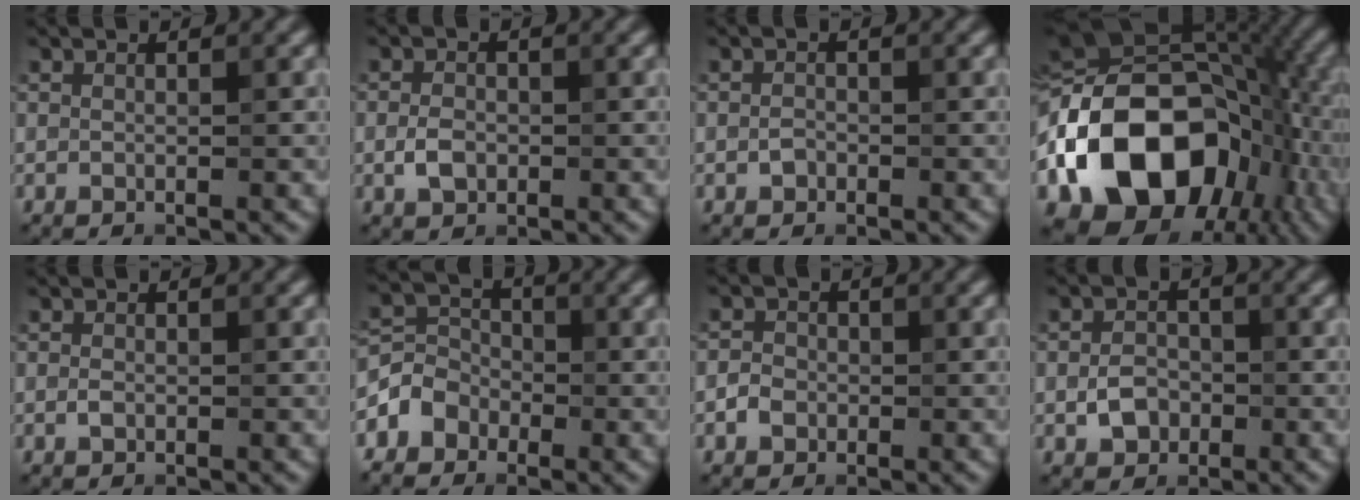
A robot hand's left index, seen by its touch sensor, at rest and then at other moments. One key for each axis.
{"total": 2.1, "fx": -0.5, "fy": 1.5, "fz": 1.4, "tx": -0.027, "ty": 0.000, "tz": -0.014}
{"total": 0.9, "fx": -0.4, "fy": 0.7, "fz": 0.5, "tx": -0.009, "ty": -0.001, "tz": -0.009}
{"total": 18.1, "fx": -4.8, "fy": 12.8, "fz": 11.8, "tx": -0.217, "ty": 0.001, "tz": -0.097}
{"total": 0.7, "fx": -0.2, "fy": 0.5, "fz": 0.5, "tx": -0.011, "ty": -0.001, "tz": -0.003}
{"total": 3.6, "fx": -2.1, "fy": 2.8, "fz": 0.8, "tx": -0.002, "ty": 0.007, "tz": -0.049}
{"total": 1.7, "fx": -0.5, "fy": 1.4, "fz": 0.6, "tx": -0.007, "ty": 0.001, "tz": -0.016}
{"total": 2.6, "fx": -0.9, "fy": 2.0, "fz": 1.4, "tx": -0.023, "ty": 0.001, "tz": -0.020}